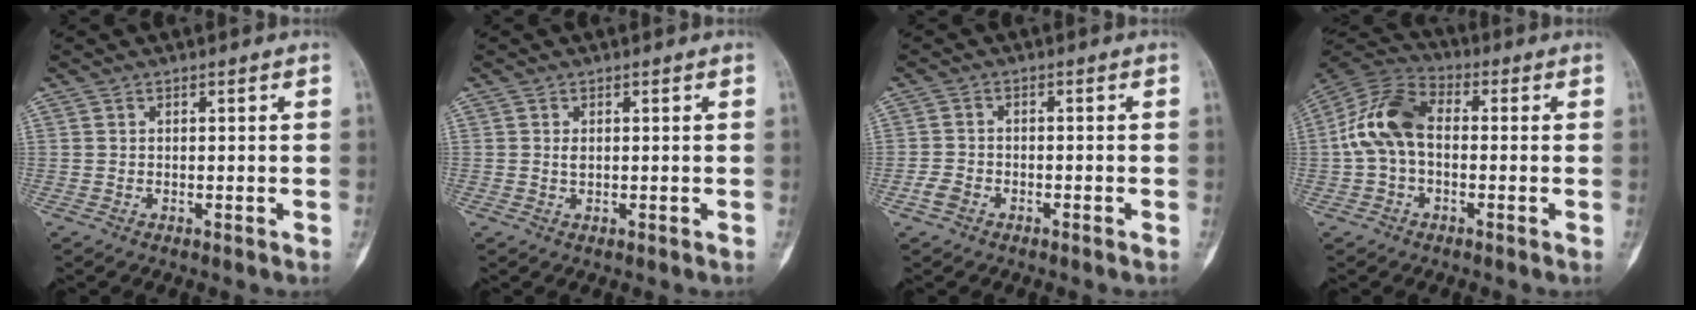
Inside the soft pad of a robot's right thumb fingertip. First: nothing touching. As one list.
[{"total": 1.0, "force": [0.2, 0.5, 0.8], "torque": [-0.013, -0.001, 0.007]}, {"total": 2.4, "force": [-1.5, 1.5, 1.1], "torque": [-0.026, 0.007, -0.029]}, {"total": 11.5, "force": [-0.3, 7.3, 8.9], "torque": [-0.176, 0.034, -0.019]}]